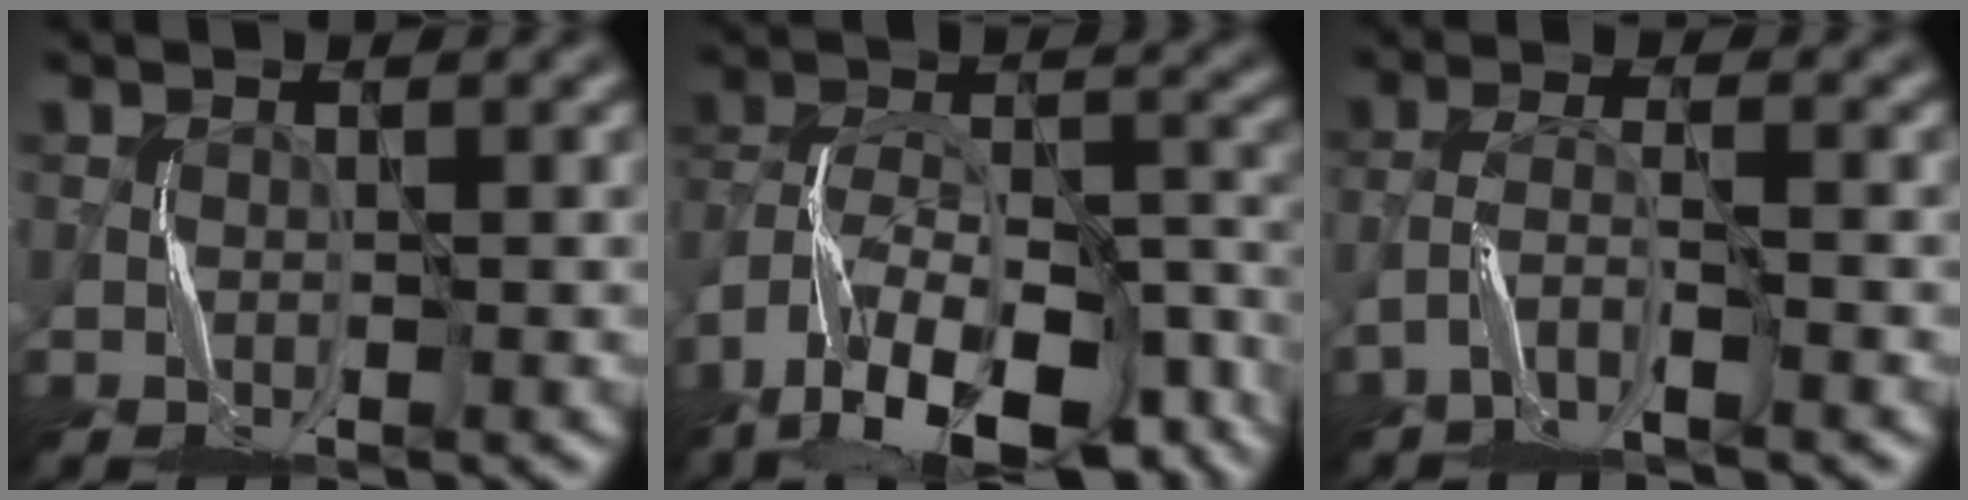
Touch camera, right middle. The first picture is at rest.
{"total": 14.6, "force": [-10.0, 6.2, 8.6], "torque": [-0.163, -0.003, -0.148]}
{"total": 2.4, "force": [-1.9, 0.2, 1.5], "torque": [-0.038, 0.007, -0.048]}